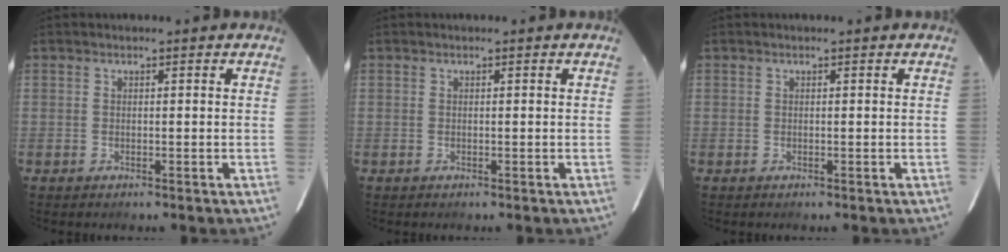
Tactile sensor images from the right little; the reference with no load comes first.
{"total": 0.0}
{"total": 0.0}